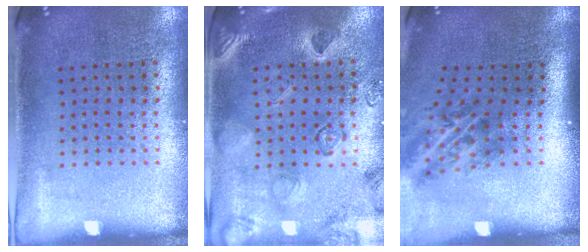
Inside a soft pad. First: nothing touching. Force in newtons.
{"total": 2.3, "press": 2.2, "slide": 0.8}
{"total": 2.0, "press": 1.2, "slide": 1.6}